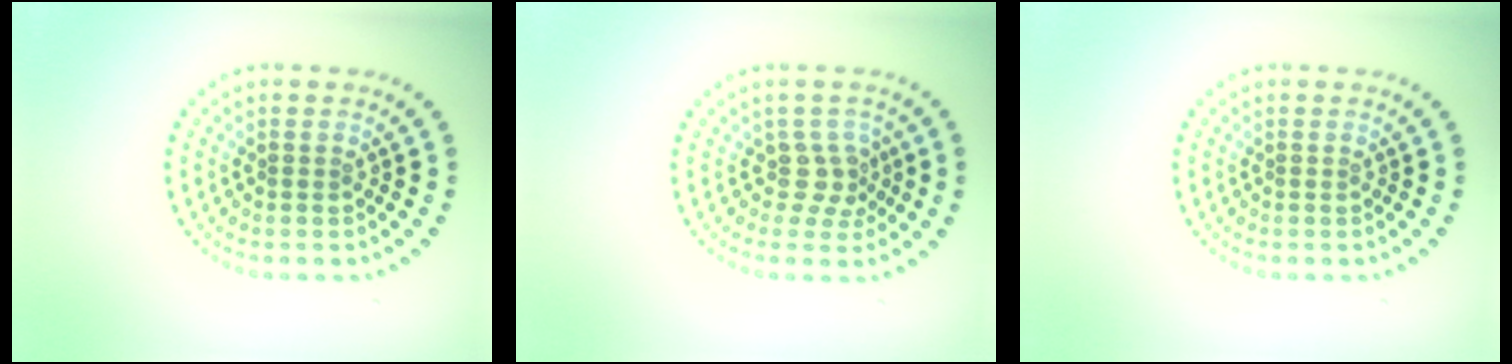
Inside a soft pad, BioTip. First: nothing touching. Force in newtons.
{"total": 2.3, "press": 1.6, "slide": 1.6}
{"total": 0.0}